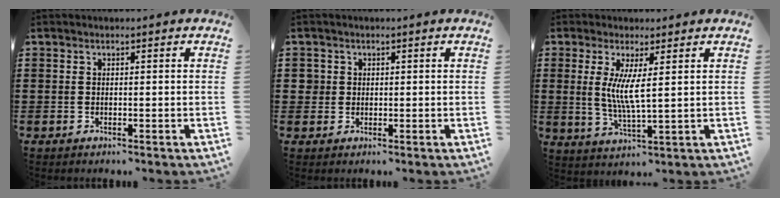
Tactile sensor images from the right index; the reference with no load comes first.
{"total": 1.6, "force": [0.4, 1.5, 0.4], "torque": [-0.014, 0.006, 0.007]}
{"total": 5.6, "force": [1.2, 0.6, 5.4], "torque": [-0.109, -0.009, 0.023]}